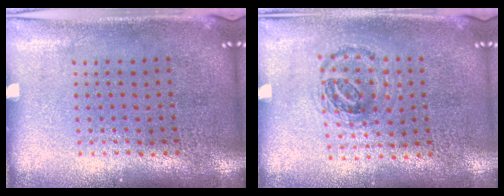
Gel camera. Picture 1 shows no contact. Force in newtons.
{"total": 0.9, "press": 0.9, "slide": 0.2}